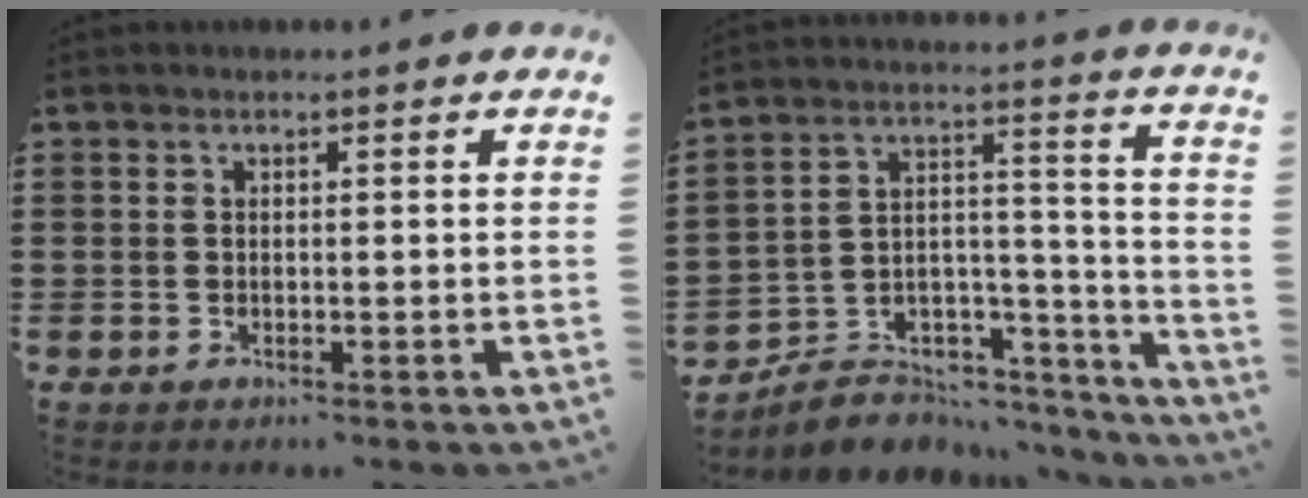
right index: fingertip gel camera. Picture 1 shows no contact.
{"total": 6.5, "force": [-5.6, 3.2, 0.8], "torque": [-0.014, 0.005, -0.102]}